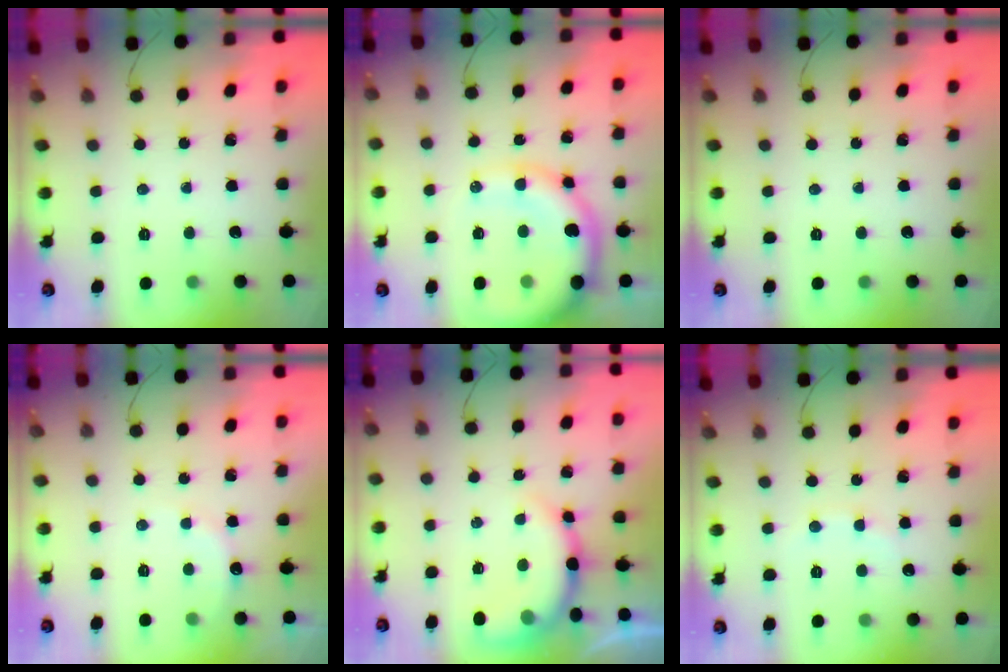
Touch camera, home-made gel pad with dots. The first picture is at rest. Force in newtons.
{"total": 13.9, "press": 13.3, "slide": 4.1}
{"total": 0.0}
{"total": 5.6, "press": 5.5, "slide": 1.3}
{"total": 8.7, "press": 8.5, "slide": 1.4}
{"total": 5.7, "press": 5.4, "slide": 1.6}